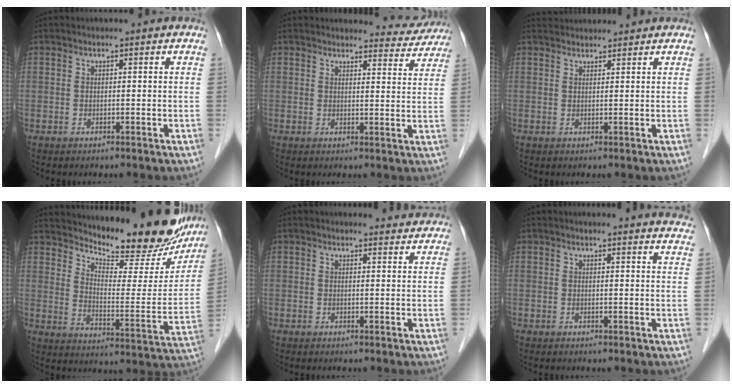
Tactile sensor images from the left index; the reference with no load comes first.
{"total": 6.1, "force": [6.0, 1.1, -0.4], "torque": [0.014, -0.017, 0.054]}
{"total": 4.6, "force": [4.5, 0.5, 0.5], "torque": [-0.011, 0.036, 0.069]}
{"total": 20.9, "force": [18.7, 5.2, 7.7], "torque": [-0.104, -0.053, 0.241]}
{"total": 3.3, "force": [3.3, 0.7, 0.1], "torque": [-0.005, -0.002, 0.030]}
{"total": 10.0, "force": [9.8, 0.8, 1.6], "torque": [0.005, -0.027, 0.080]}